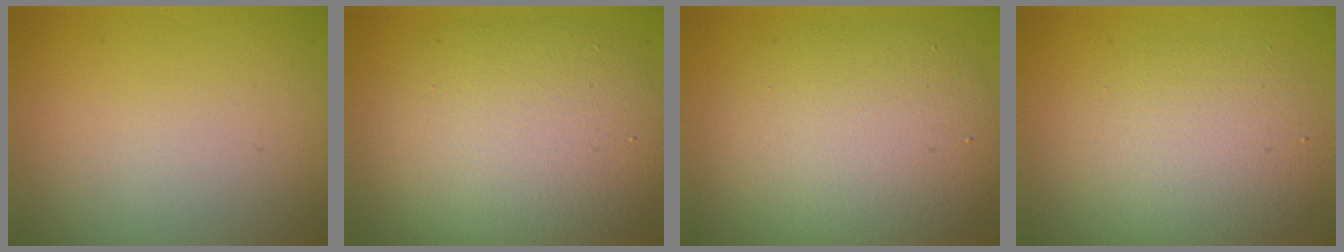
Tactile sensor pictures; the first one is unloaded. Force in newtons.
{"total": 8.9, "press": 8.8, "slide": 0.7}
{"total": 7.4, "press": 7.4, "slide": 0.2}
{"total": 4.8, "press": 4.8, "slide": 0.3}